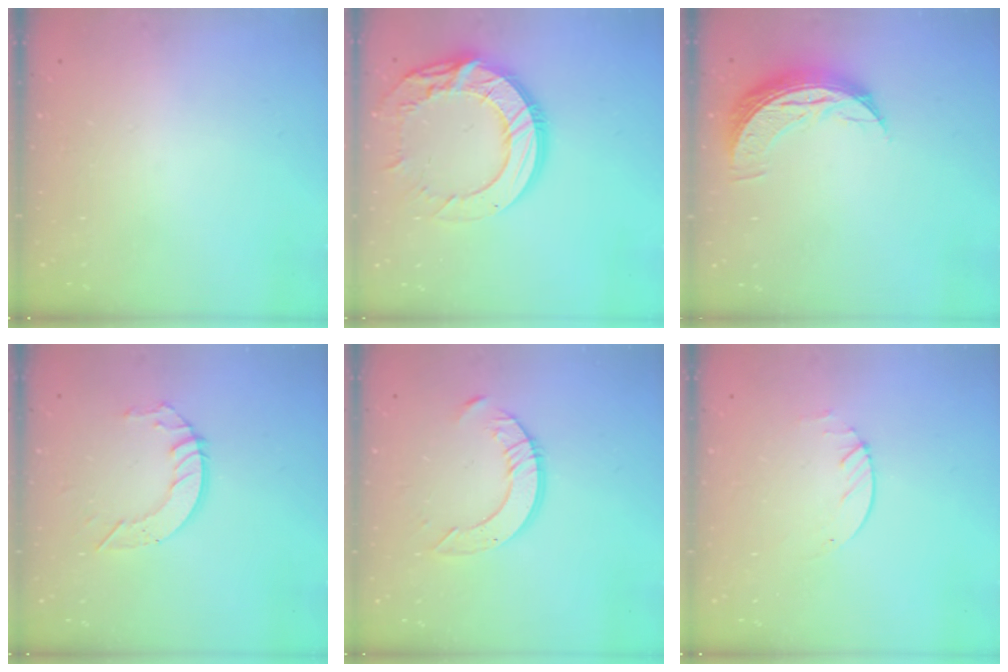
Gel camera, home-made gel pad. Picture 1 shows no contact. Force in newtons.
{"total": 18.0, "press": 17.9, "slide": 1.3}
{"total": 8.3, "press": 8.3, "slide": 0.7}
{"total": 6.7, "press": 6.7, "slide": 0.3}
{"total": 8.2, "press": 8.2, "slide": 0.8}
{"total": 2.0, "press": 2.0, "slide": 0.2}